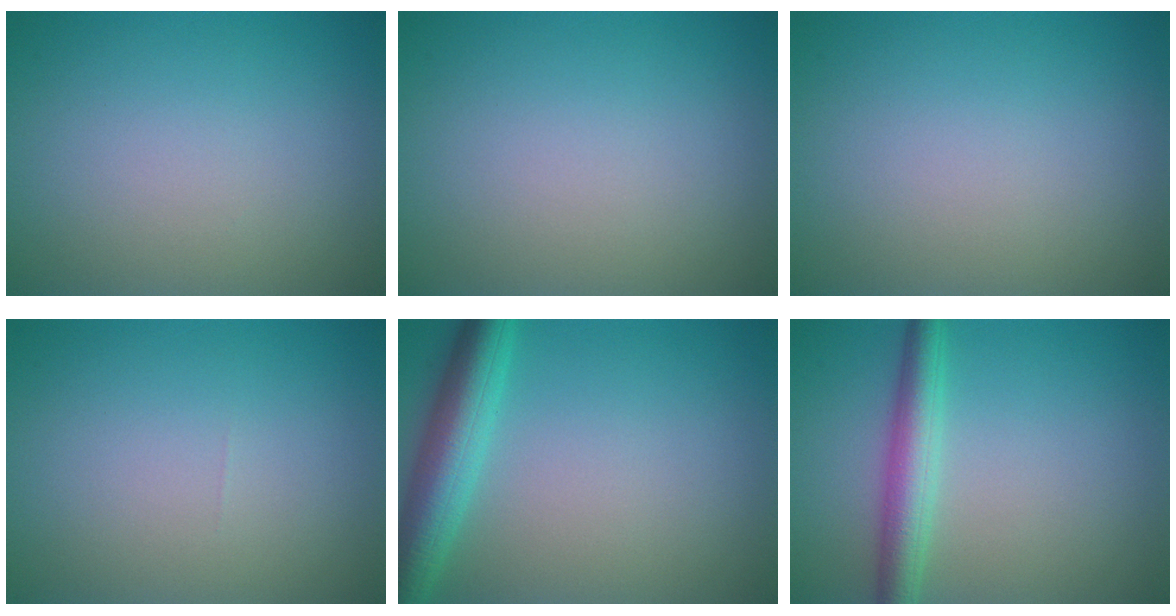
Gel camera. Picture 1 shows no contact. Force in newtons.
{"total": 0.0}
{"total": 0.0}
{"total": 0.0}
{"total": 5.5, "press": 5.5, "slide": 0.2}
{"total": 3.8, "press": 3.8, "slide": 0.1}